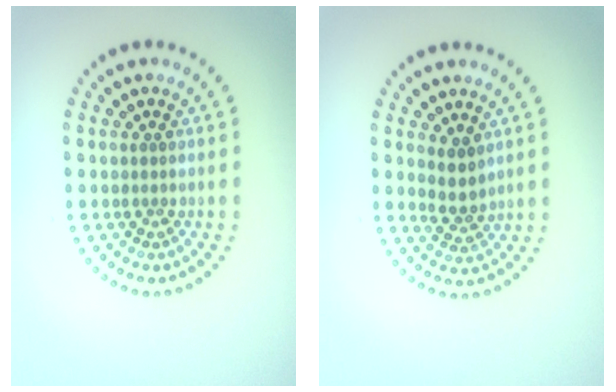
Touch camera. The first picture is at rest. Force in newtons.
{"total": 2.1, "press": 1.8, "slide": 1.1}